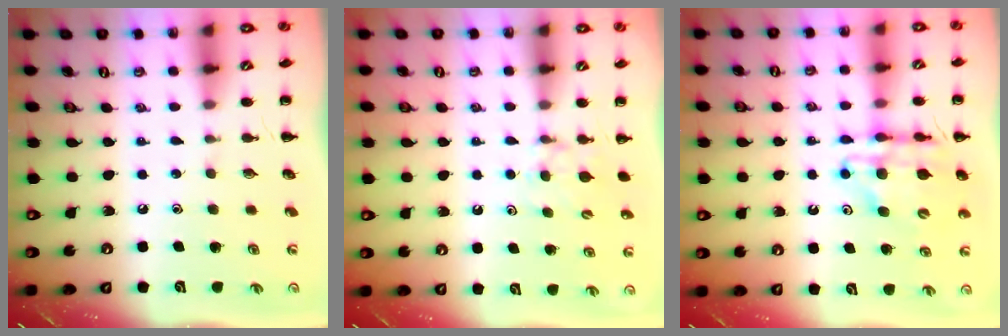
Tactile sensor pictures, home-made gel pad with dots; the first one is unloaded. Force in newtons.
{"total": 5.2, "press": 5.0, "slide": 1.5}
{"total": 13.3, "press": 12.8, "slide": 3.6}